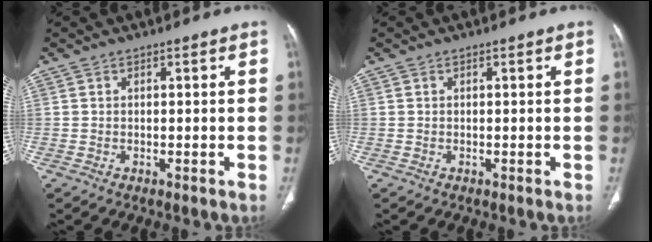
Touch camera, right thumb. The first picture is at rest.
{"total": 0.0}